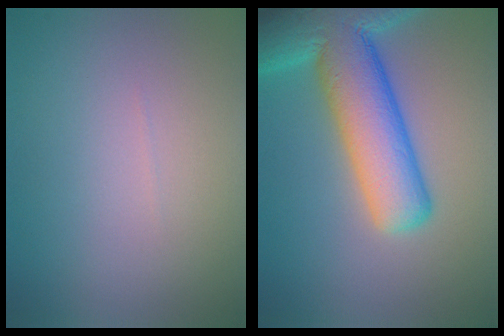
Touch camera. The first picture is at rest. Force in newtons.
{"total": 11.9, "press": 11.9, "slide": 0.7}